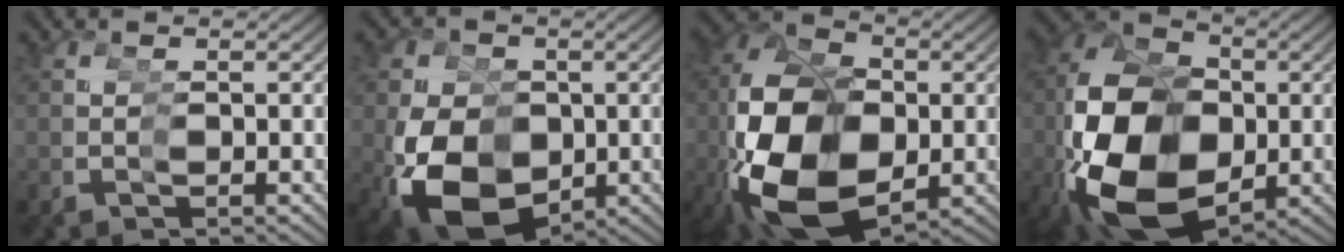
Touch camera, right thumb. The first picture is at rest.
{"total": 13.1, "force": [-2.7, 10.3, 7.6], "torque": [-0.166, -0.042, -0.018]}
{"total": 17.1, "force": [-2.2, 12.1, 11.9], "torque": [-0.252, -0.054, -0.003]}
{"total": 19.6, "force": [-2.4, 13.6, 13.8], "torque": [-0.271, -0.047, -0.009]}